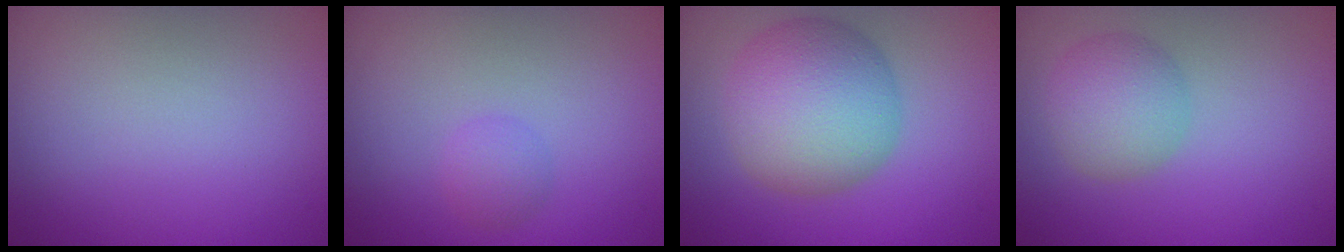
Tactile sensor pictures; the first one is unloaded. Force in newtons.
{"total": 1.3, "press": 1.3, "slide": 0.0}
{"total": 7.9, "press": 7.9, "slide": 0.3}
{"total": 3.5, "press": 3.5, "slide": 0.1}